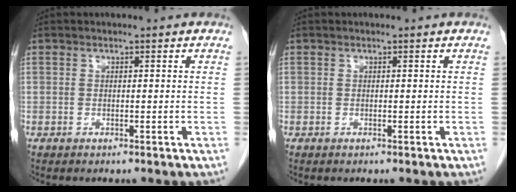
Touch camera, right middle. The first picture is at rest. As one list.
[{"total": 0.0}]